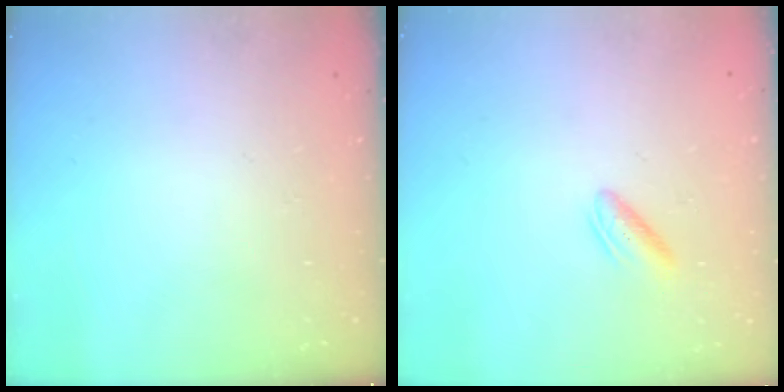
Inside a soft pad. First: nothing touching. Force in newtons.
{"total": 2.8, "press": 2.7, "slide": 0.9}